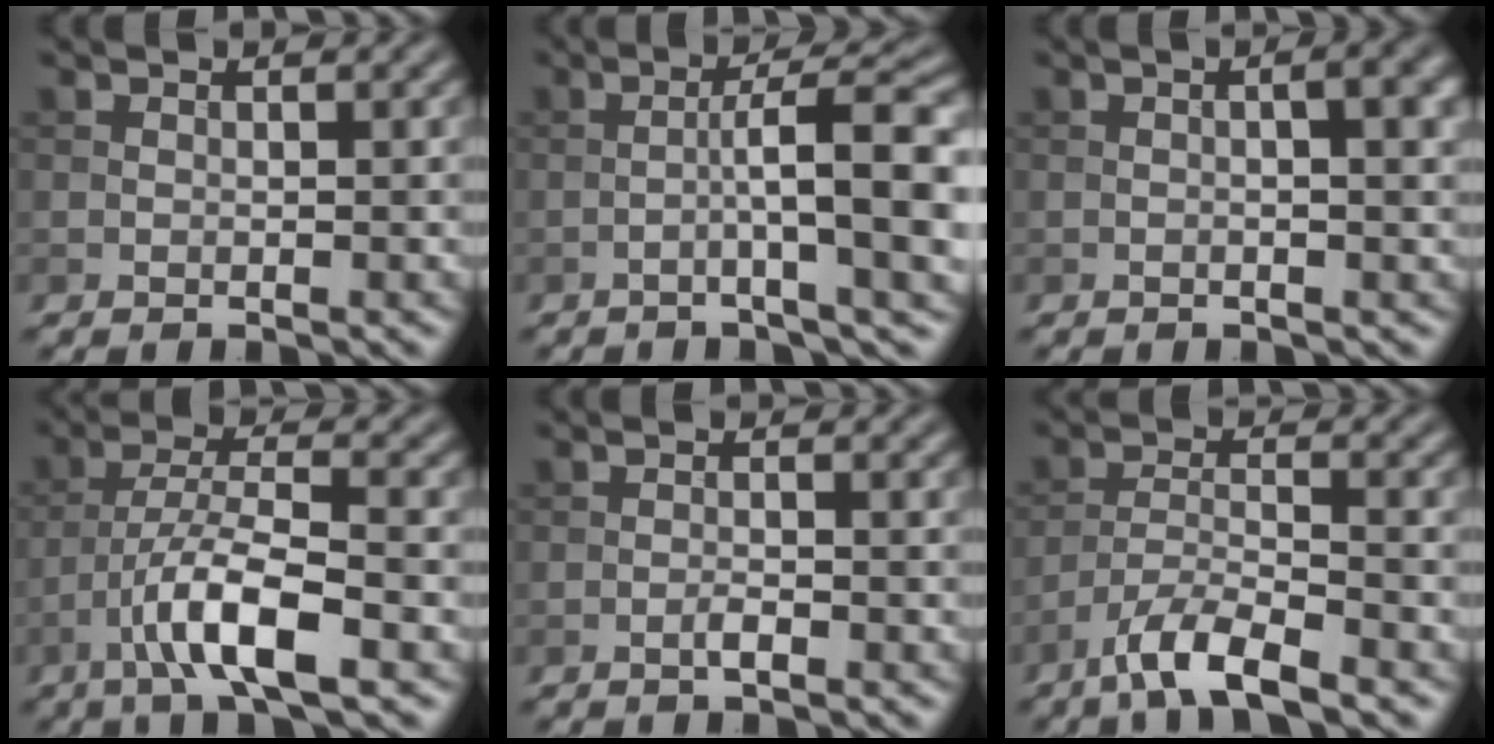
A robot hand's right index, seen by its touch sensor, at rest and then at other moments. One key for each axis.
{"total": 8.6, "fx": -1.6, "fy": 1.4, "fz": 8.3, "tx": -0.119, "ty": 0.018, "tz": -0.033}
{"total": 4.8, "fx": 0.8, "fy": 1.8, "fz": 4.4, "tx": -0.038, "ty": 0.014, "tz": -0.006}
{"total": 7.1, "fx": -3.3, "fy": 1.7, "fz": 6.1, "tx": -0.110, "ty": 0.009, "tz": -0.066}
{"total": 1.2, "fx": -0.6, "fy": 0.2, "fz": 1.1, "tx": -0.020, "ty": 0.002, "tz": -0.013}
{"total": 5.3, "fx": -3.9, "fy": 1.1, "fz": 3.4, "tx": -0.064, "ty": -0.001, "tz": -0.079}